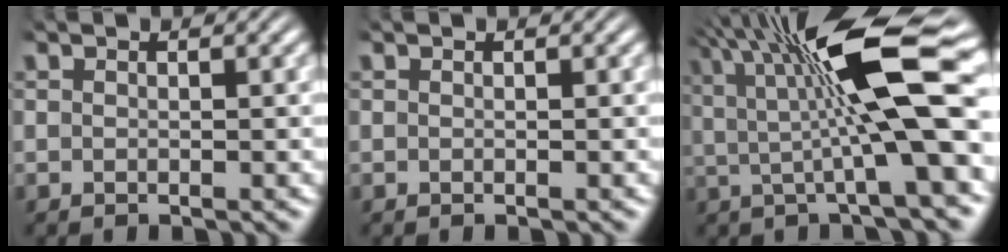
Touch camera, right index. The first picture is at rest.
{"total": 0.0}
{"total": 9.8, "force": [3.1, 2.1, 9.0], "torque": [-0.142, 0.017, 0.051]}